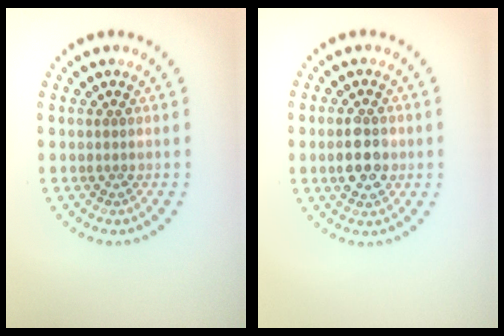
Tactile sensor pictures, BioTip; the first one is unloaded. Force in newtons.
{"total": 3.6, "press": 3.6, "slide": 0.2}